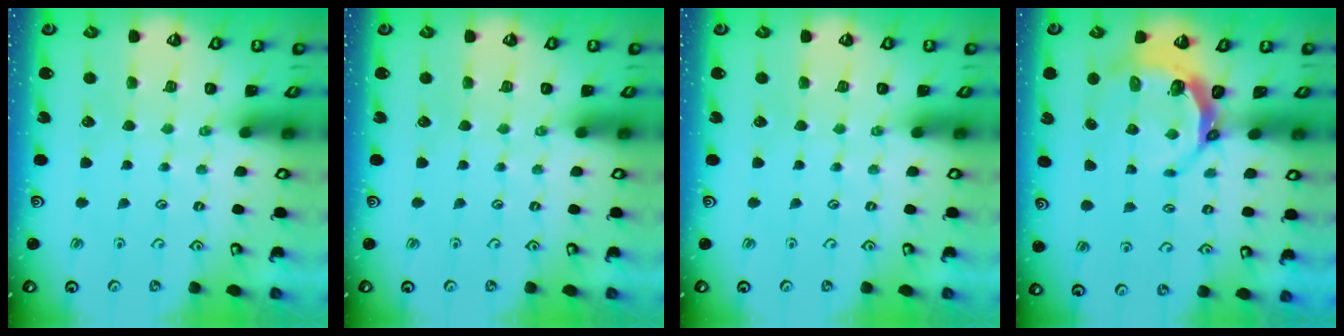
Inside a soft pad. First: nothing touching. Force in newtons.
{"total": 0.0}
{"total": 0.0}
{"total": 5.7, "press": 4.5, "slide": 3.6}